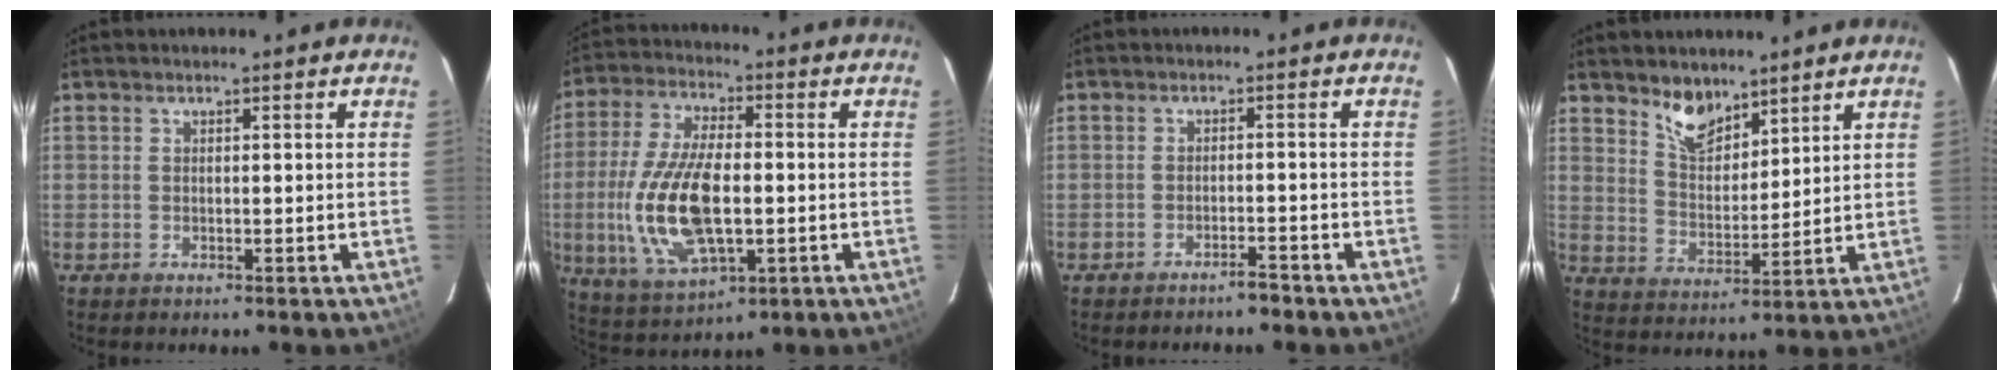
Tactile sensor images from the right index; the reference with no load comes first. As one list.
[{"total": 17.0, "force": [-2.3, 7.5, 15.1], "torque": [-0.319, -0.006, -0.033]}, {"total": 2.3, "force": [-2.1, 0.5, 0.8], "torque": [-0.021, 0.002, -0.027]}, {"total": 8.1, "force": [6.4, 3.4, 3.7], "torque": [-0.061, -0.002, 0.125]}]